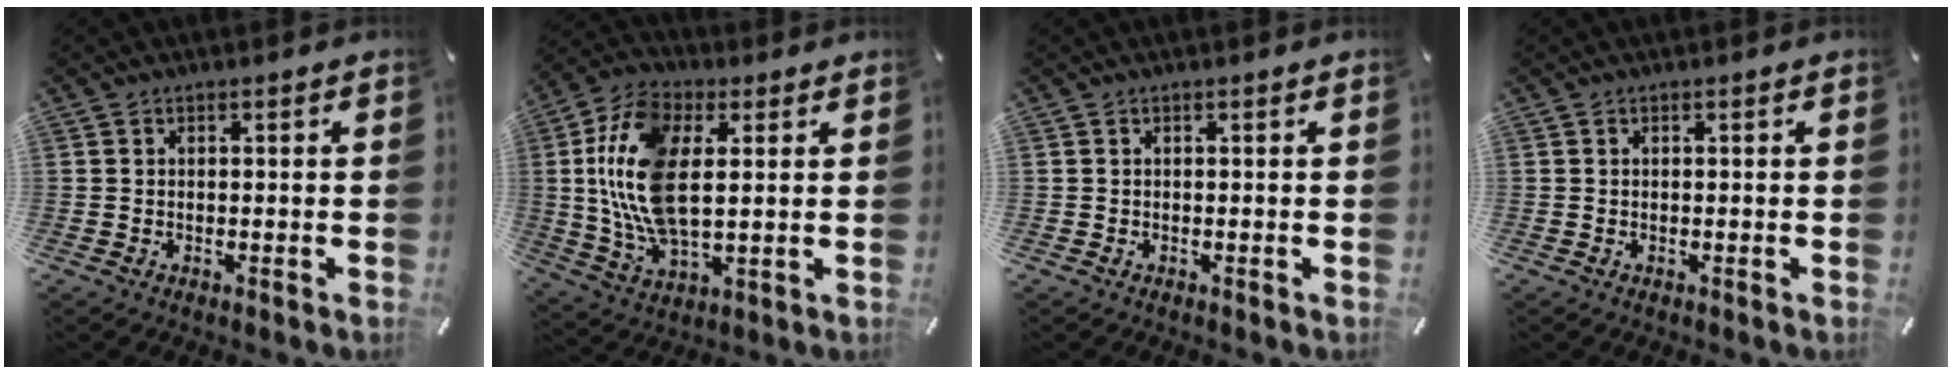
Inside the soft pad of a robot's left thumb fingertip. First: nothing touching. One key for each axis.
{"total": 16.5, "fx": 3.2, "fy": 9.2, "fz": 13.3, "tx": -0.315, "ty": -0.004, "tz": 0.055}
{"total": 0.0}
{"total": 0.0}